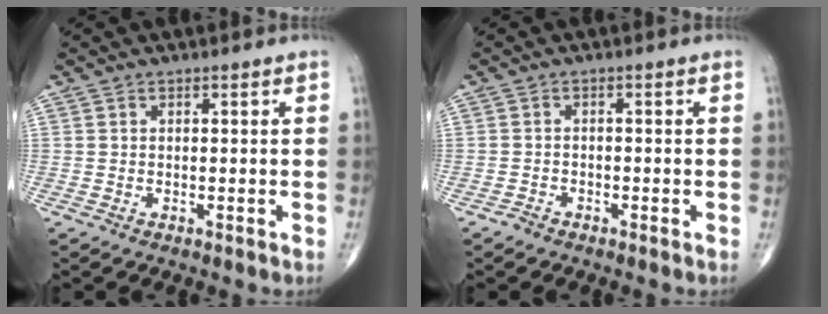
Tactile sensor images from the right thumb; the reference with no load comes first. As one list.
[{"total": 1.2, "force": [-1.1, 0.6, 0.2], "torque": [-0.007, 0.003, -0.023]}]